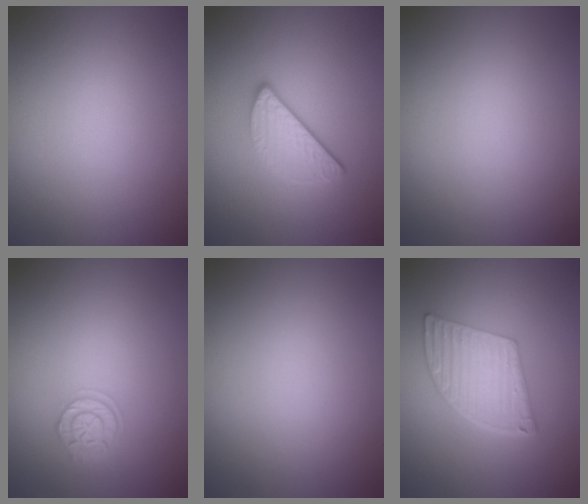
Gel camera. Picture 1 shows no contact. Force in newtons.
{"total": 3.0, "press": 2.3, "slide": 1.8}
{"total": 0.0}
{"total": 2.5, "press": 2.1, "slide": 1.4}
{"total": 0.0}
{"total": 5.8, "press": 4.3, "slide": 3.9}